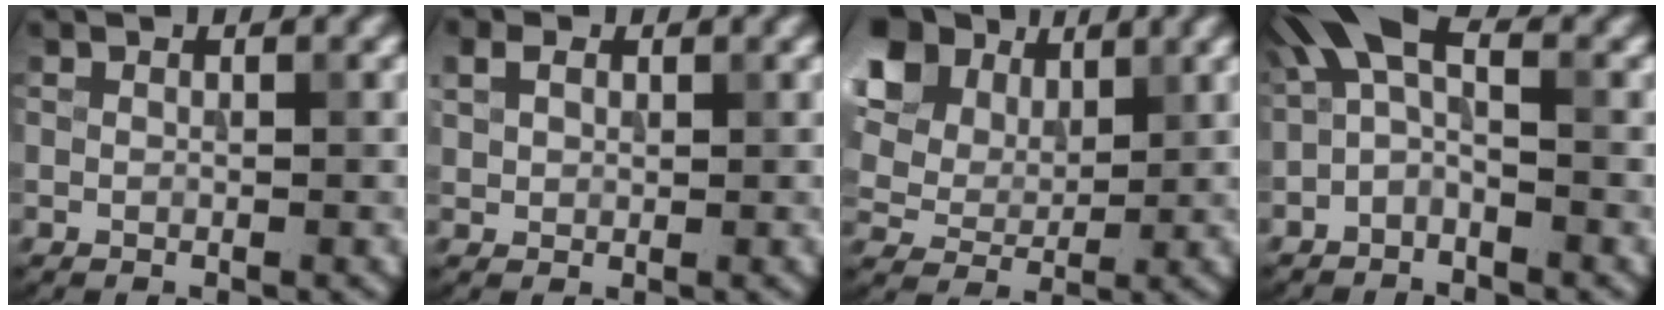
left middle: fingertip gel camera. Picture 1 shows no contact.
{"total": 2.3, "force": [1.0, 1.7, 1.1], "torque": [-0.027, 0.009, 0.014]}
{"total": 14.1, "force": [6.1, 10.0, 7.8], "torque": [-0.181, 0.039, 0.118]}
{"total": 4.3, "force": [-0.4, 1.8, 3.9], "torque": [-0.079, 0.020, -0.025]}